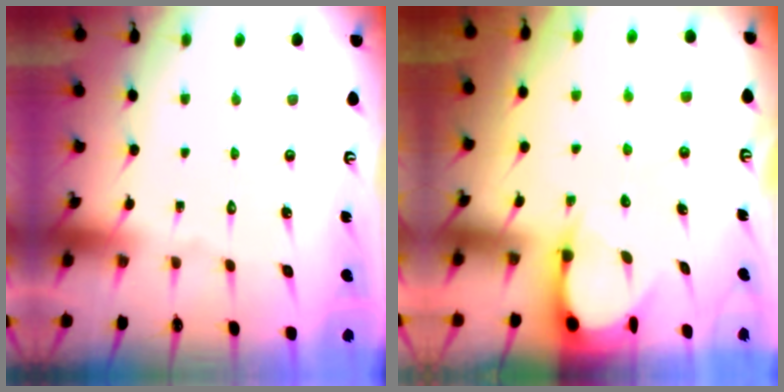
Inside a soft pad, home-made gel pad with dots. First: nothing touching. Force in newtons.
{"total": 3.6, "press": 3.5, "slide": 0.3}